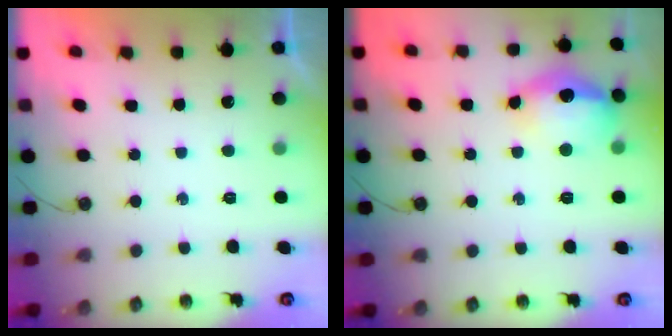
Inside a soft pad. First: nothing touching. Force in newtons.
{"total": 14.8, "press": 14.8, "slide": 1.4}